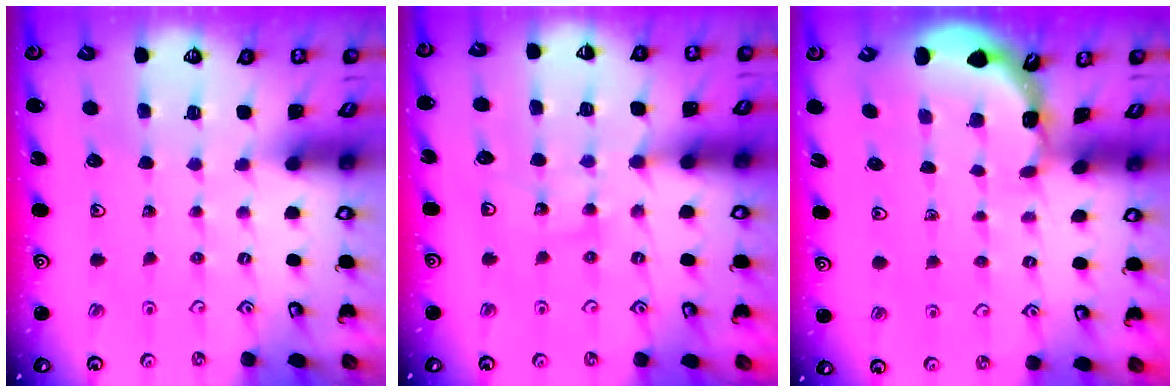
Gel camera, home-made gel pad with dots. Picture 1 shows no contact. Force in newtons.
{"total": 13.1, "press": 12.6, "slide": 3.7}
{"total": 1.8, "press": 1.8, "slide": 0.1}